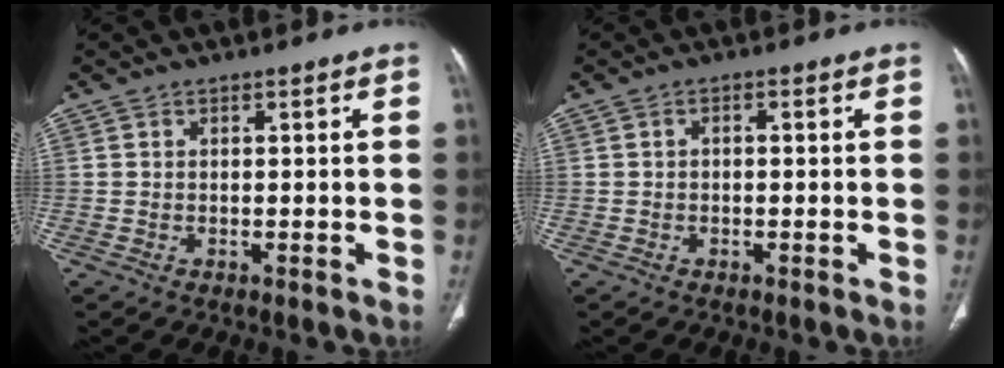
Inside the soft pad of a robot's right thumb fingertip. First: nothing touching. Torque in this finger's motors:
{"motor_torque": [-0.44, 0.31, -0.38, 0.08, 0.04]}